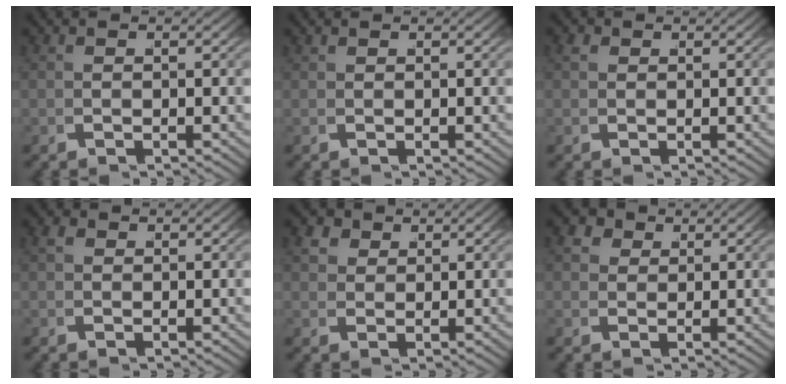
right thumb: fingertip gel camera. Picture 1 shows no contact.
{"total": 0.0}
{"total": 1.1, "force": [0.5, 1.0, 0.3], "torque": [-0.009, -0.002, 0.010]}
{"total": 1.2, "force": [0.5, 1.0, 0.5], "torque": [-0.011, -0.001, 0.010]}
{"total": 3.3, "force": [1.8, 2.5, 1.1], "torque": [-0.033, -0.004, 0.039]}
{"total": 3.7, "force": [1.7, 3.0, 1.3], "torque": [-0.036, -0.002, 0.030]}